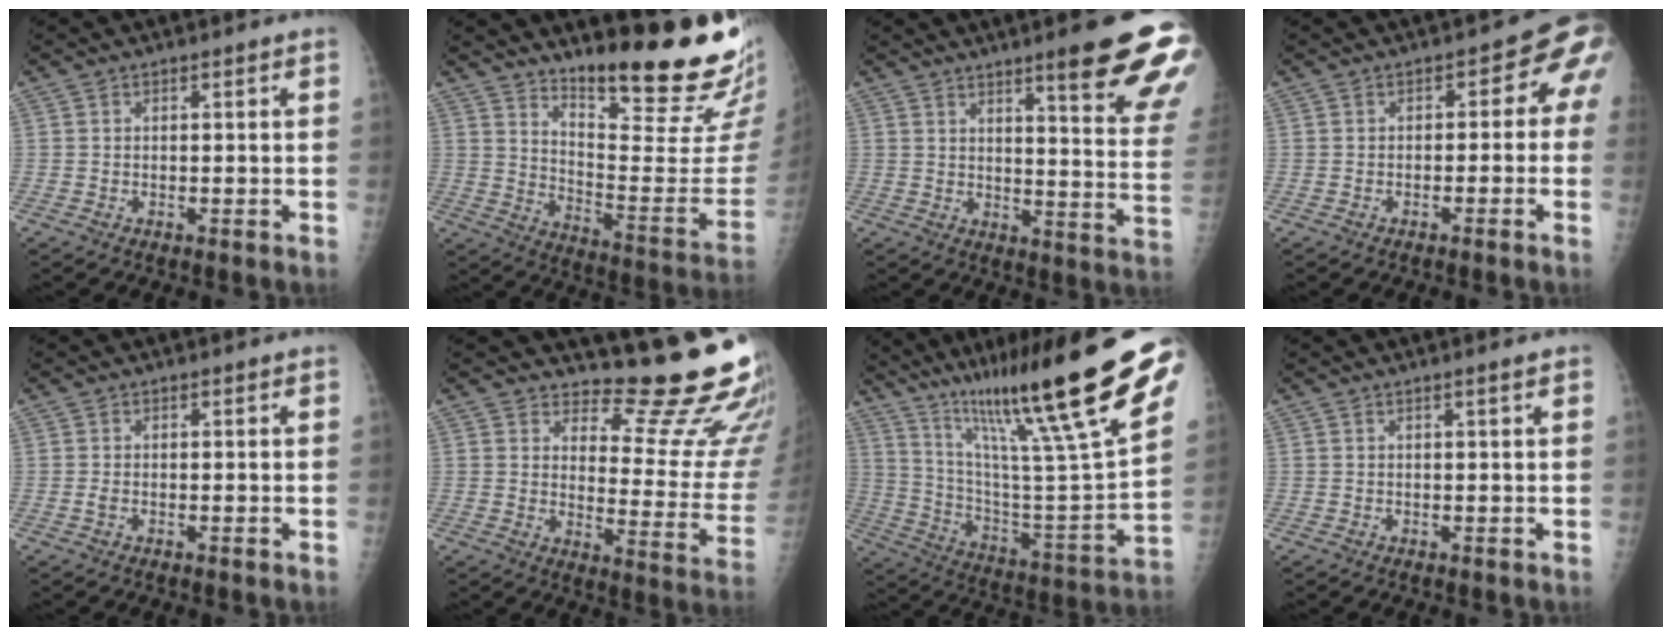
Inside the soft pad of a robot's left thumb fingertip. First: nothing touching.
{"total": 21.7, "force": [18.0, 2.7, 11.8], "torque": [-0.149, -0.162, 0.261]}
{"total": 18.5, "force": [11.8, 2.0, 14.1], "torque": [-0.154, -0.061, 0.147]}
{"total": 5.4, "force": [-1.0, 3.8, 3.7], "torque": [-0.004, 0.024, -0.024]}
{"total": 0.8, "force": [0.0, 0.6, 0.6], "torque": [-0.012, -0.001, -0.001]}
{"total": 16.6, "force": [14.5, 3.5, 7.4], "torque": [-0.054, -0.164, 0.175]}
{"total": 31.8, "force": [21.4, 3.5, 23.3], "torque": [-0.354, -0.082, 0.339]}
{"total": 1.1, "force": [0.7, 0.0, 0.8], "torque": [-0.010, -0.003, 0.009]}